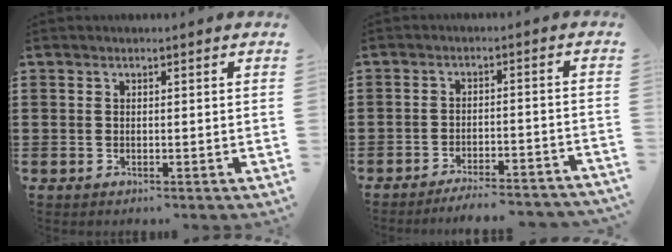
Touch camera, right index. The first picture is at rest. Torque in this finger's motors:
{"motor_torque": [0.98, 0.67, 0.29, 0.05]}